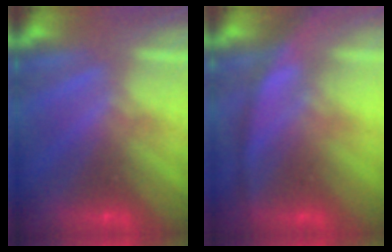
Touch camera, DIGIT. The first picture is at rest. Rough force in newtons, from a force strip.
{"total": 3.1}